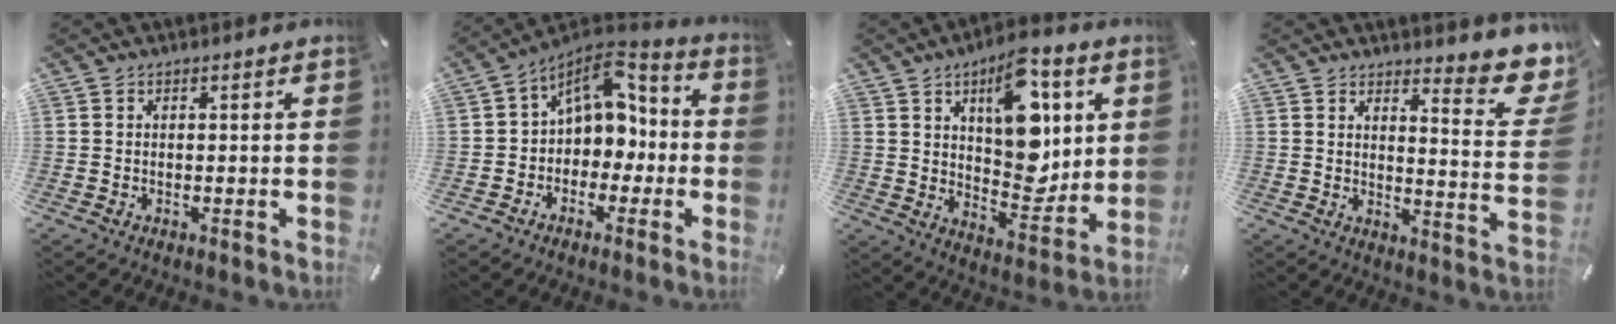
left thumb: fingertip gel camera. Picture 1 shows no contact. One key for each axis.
{"total": 10.0, "fx": 3.6, "fy": 7.9, "fz": 5.0, "tx": -0.088, "ty": -0.016, "tz": 0.070}
{"total": 16.7, "fx": 6.8, "fy": 9.2, "fz": 12.2, "tx": -0.159, "ty": -0.039, "tz": 0.115}
{"total": 9.3, "fx": 7.3, "fy": 3.4, "fz": 4.7, "tx": -0.041, "ty": -0.070, "tz": 0.125}